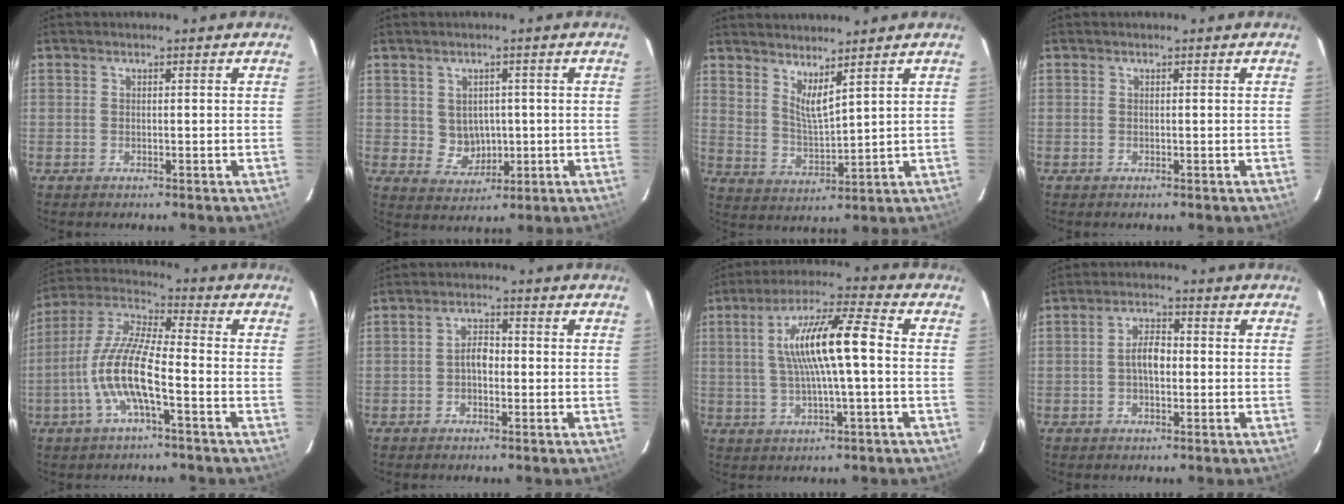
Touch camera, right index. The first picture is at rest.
{"total": 5.1, "force": [0.3, 4.7, 1.9], "torque": [-0.038, 0.006, 0.022]}
{"total": 6.3, "force": [4.9, 1.1, 3.8], "torque": [-0.068, -0.011, 0.096]}
{"total": 0.0}
{"total": 12.4, "force": [-4.1, 2.4, 11.5], "torque": [-0.240, 0.002, -0.084]}
{"total": 3.1, "force": [-0.7, 1.9, 2.3], "torque": [-0.042, 0.011, -0.013]}
{"total": 12.5, "force": [0.6, 1.4, 12.4], "torque": [-0.225, 0.018, 0.011]}
{"total": 4.5, "force": [-0.4, 2.3, 3.8], "torque": [-0.072, 0.012, -0.007]}